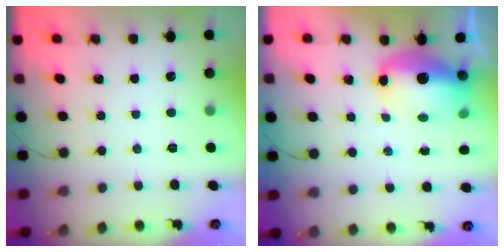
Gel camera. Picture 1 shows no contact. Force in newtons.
{"total": 12.8, "press": 12.4, "slide": 3.2}